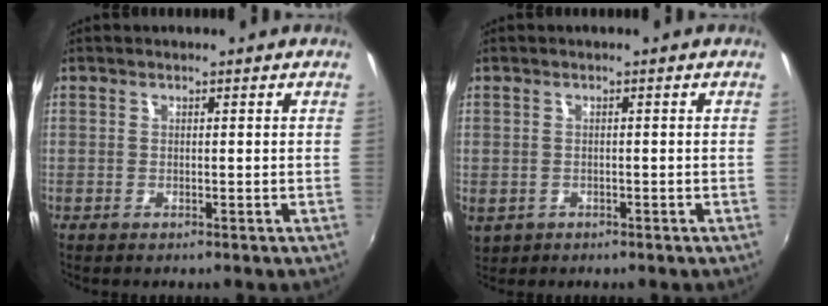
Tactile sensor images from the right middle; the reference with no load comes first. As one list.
[{"total": 4.1, "force": [-1.1, 3.3, 2.1], "torque": [-0.045, -0.010, -0.010]}]